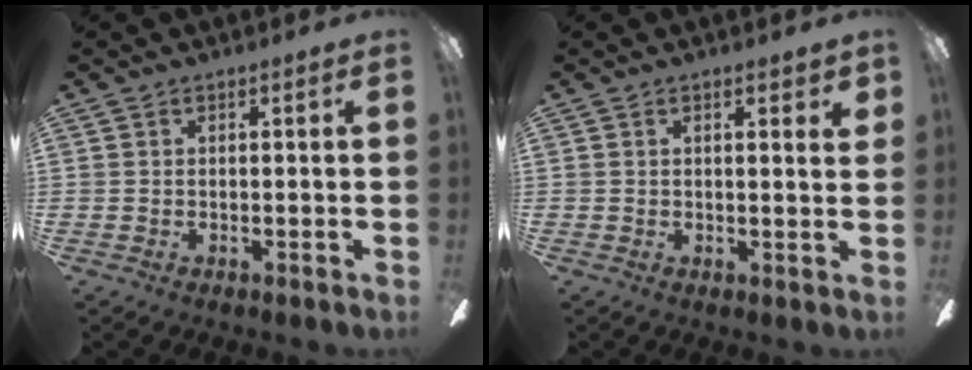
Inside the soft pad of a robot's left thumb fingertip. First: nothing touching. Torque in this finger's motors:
{"motor_torque": [0.04, -0.21, -0.21, 0.07, 0.00]}